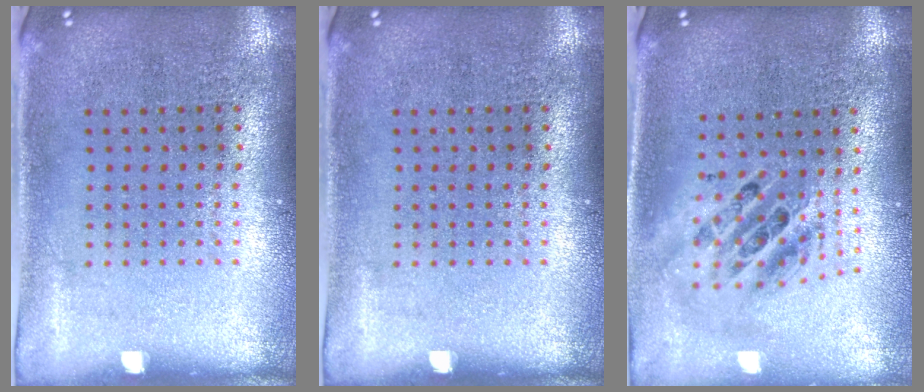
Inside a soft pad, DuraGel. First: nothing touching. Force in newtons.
{"total": 0.0}
{"total": 2.0, "press": 1.6, "slide": 1.3}